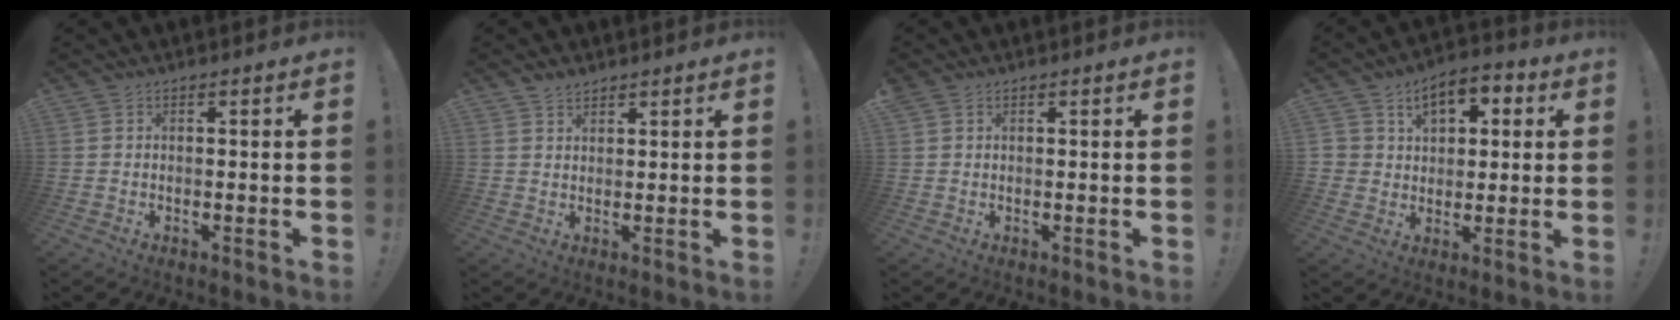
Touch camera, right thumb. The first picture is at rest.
{"total": 2.8, "force": [2.3, 1.4, 0.6], "torque": [-0.003, -0.016, 0.042]}
{"total": 1.0, "force": [0.7, 0.7, 0.2], "torque": [-0.013, 0.004, 0.015]}
{"total": 9.4, "force": [4.1, 7.3, 4.4], "torque": [-0.071, -0.014, 0.081]}